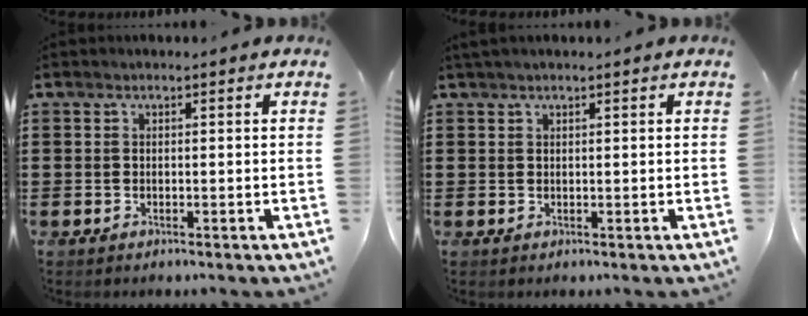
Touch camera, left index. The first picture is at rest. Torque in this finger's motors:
{"motor_torque": [0.84, 0.83, 0.16, 0.03]}